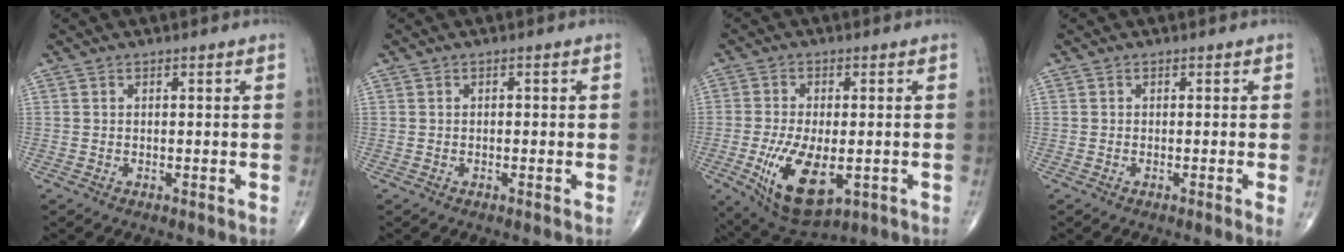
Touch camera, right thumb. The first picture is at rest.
{"total": 0.6, "force": [0.0, 0.4, 0.5], "torque": [-0.004, 0.000, -0.002]}
{"total": 13.2, "force": [-3.5, 6.4, 11.0], "torque": [-0.193, -0.013, -0.043]}
{"total": 1.9, "force": [-0.5, -0.2, 1.8], "torque": [-0.030, -0.006, -0.010]}